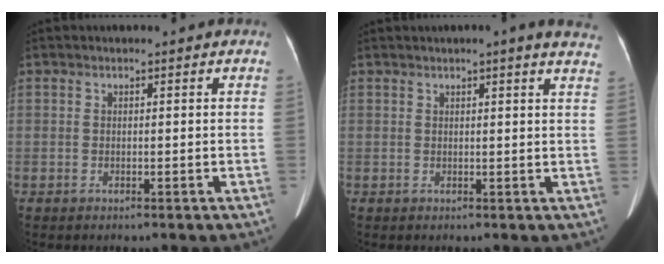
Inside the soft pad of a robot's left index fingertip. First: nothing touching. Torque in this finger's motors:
{"motor_torque": [0.87, -1.11, 0.08, 0.02]}